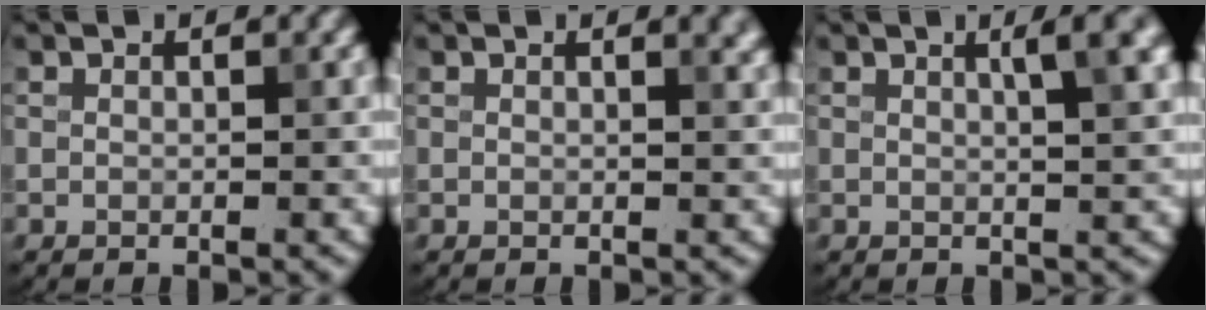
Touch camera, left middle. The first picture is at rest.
{"total": 1.8, "force": [1.2, 0.7, 1.2], "torque": [-0.002, 0.004, 0.013]}
{"total": 3.6, "force": [1.5, 0.9, 3.1], "torque": [-0.029, 0.006, 0.019]}